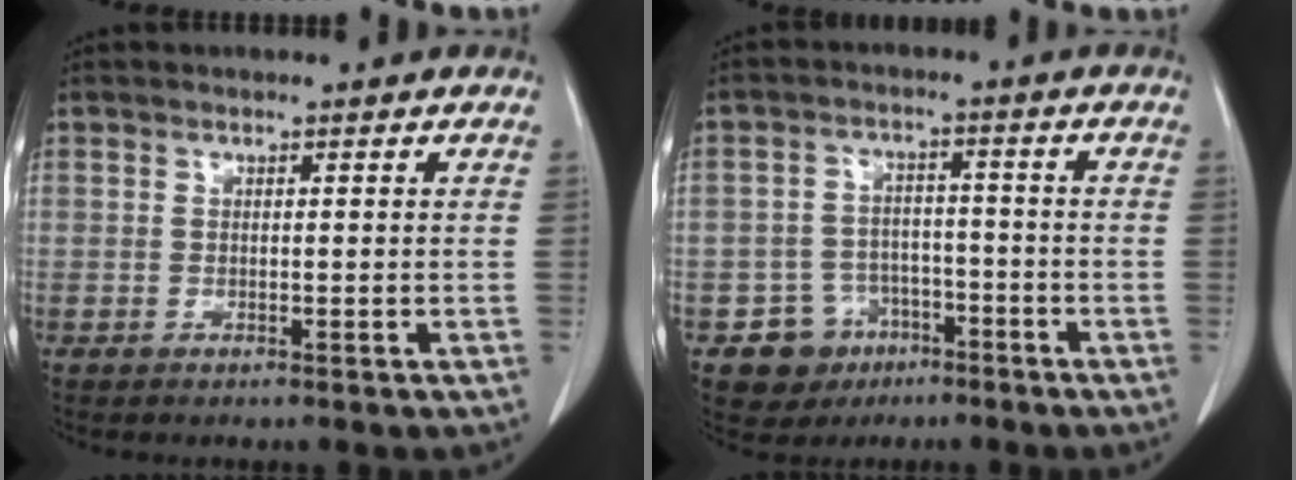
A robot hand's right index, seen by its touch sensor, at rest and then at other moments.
{"total": 6.9, "force": [-3.6, 5.8, 1.0], "torque": [-0.011, 0.012, -0.049]}